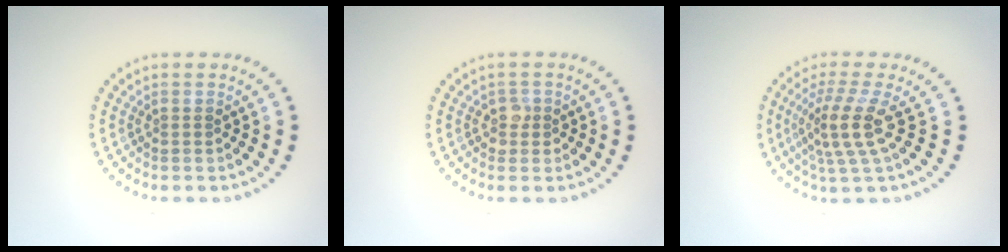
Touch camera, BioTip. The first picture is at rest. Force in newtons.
{"total": 1.4, "press": 1.3, "slide": 0.7}
{"total": 3.8, "press": 2.8, "slide": 2.5}